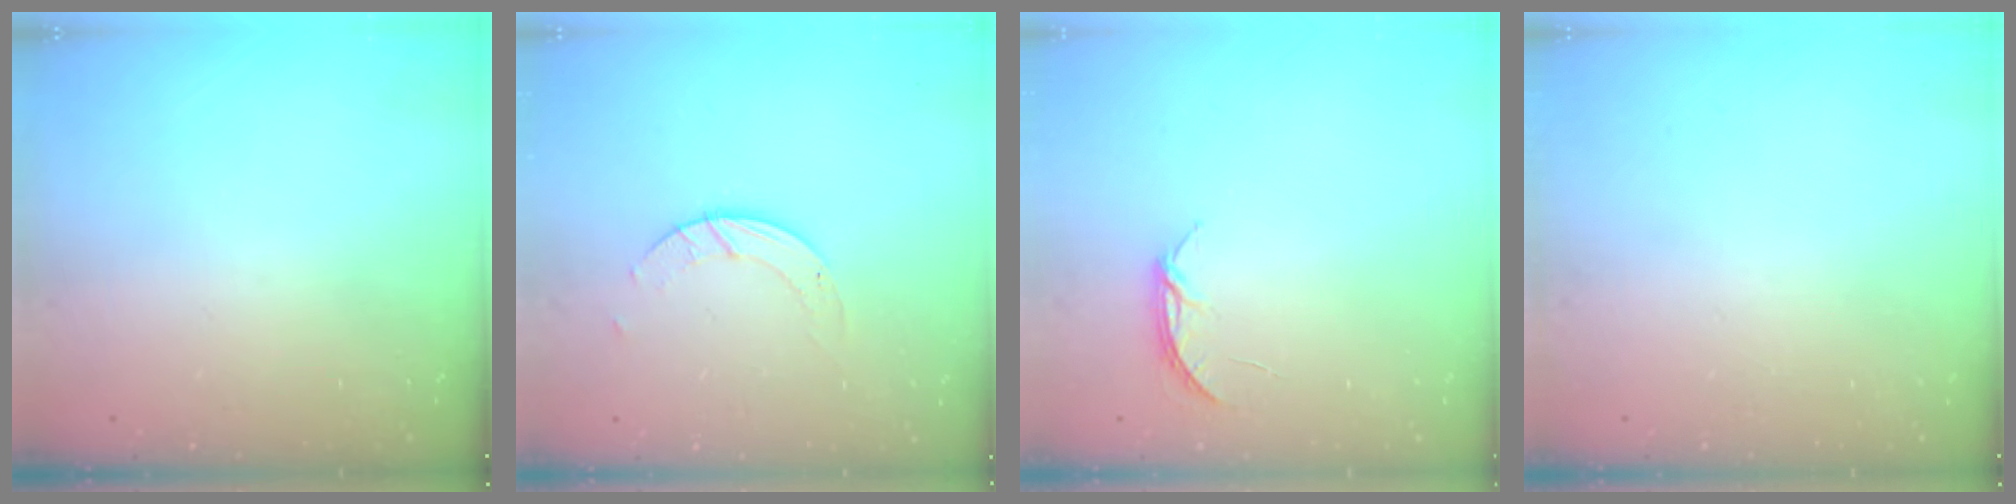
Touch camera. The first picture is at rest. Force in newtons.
{"total": 2.8, "press": 2.8, "slide": 0.3}
{"total": 4.0, "press": 4.0, "slide": 0.4}
{"total": 0.0}